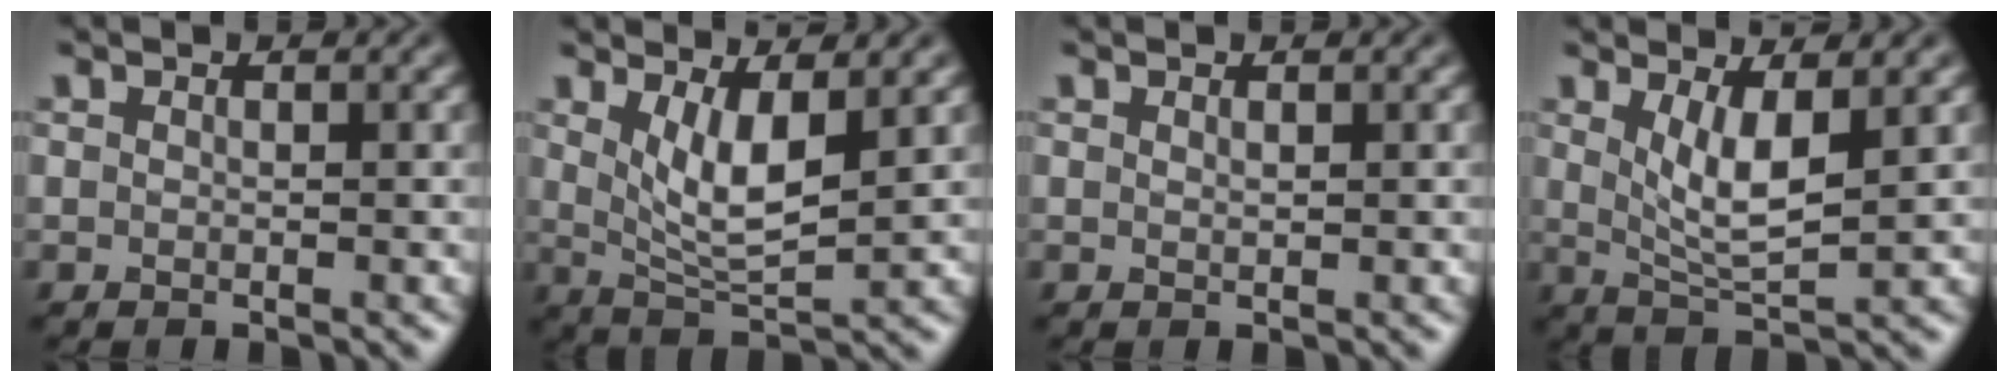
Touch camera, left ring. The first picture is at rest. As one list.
[{"total": 4.3, "force": [1.2, 1.4, 3.9], "torque": [-0.075, -0.014, 0.030]}, {"total": 0.0}, {"total": 4.0, "force": [0.8, 1.2, 3.8], "torque": [-0.071, -0.011, 0.022]}]